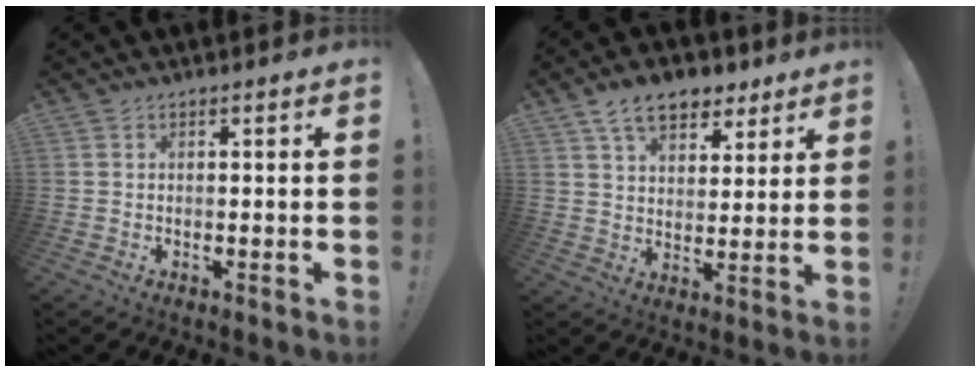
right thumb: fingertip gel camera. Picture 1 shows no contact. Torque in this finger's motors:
{"motor_torque": [0.57, 2.45, 0.56, 0.26, 0.02]}